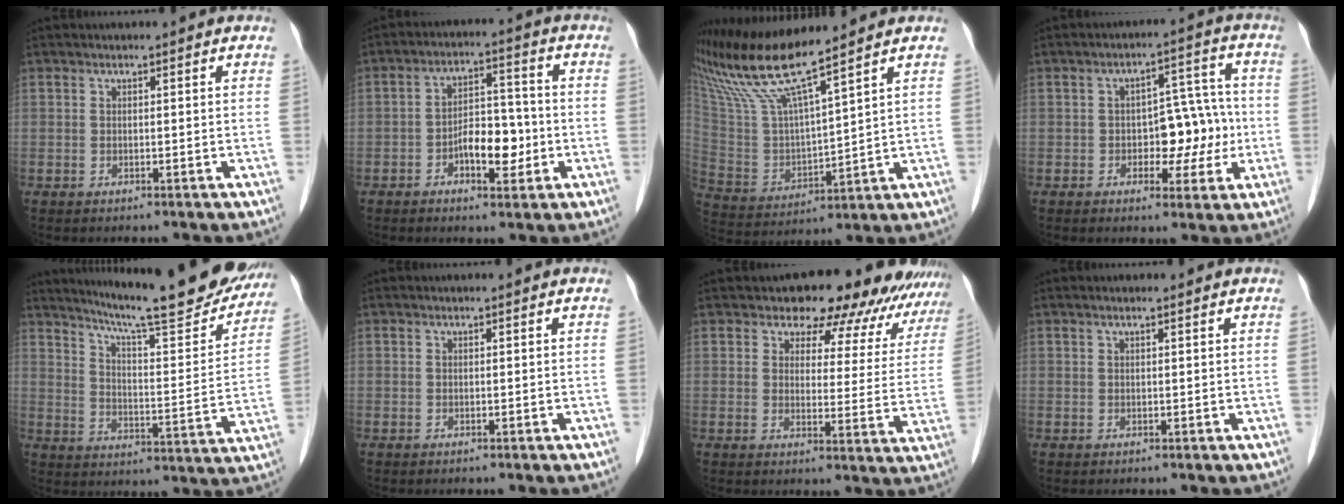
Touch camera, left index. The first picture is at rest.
{"total": 7.4, "force": [-2.3, 3.5, 6.0], "torque": [-0.103, 0.015, -0.036]}
{"total": 13.4, "force": [11.2, -0.6, 7.4], "torque": [-0.160, 0.001, 0.225]}
{"total": 8.1, "force": [-1.3, 4.3, 6.8], "torque": [-0.095, 0.028, -0.015]}
{"total": 21.9, "force": [19.2, 2.7, 10.2], "torque": [-0.151, -0.030, 0.254]}
{"total": 0.0}
{"total": 16.6, "force": [15.5, 4.9, 3.3], "torque": [0.000, -0.040, 0.141]}
{"total": 1.0, "force": [0.8, 0.1, 0.6], "torque": [-0.014, 0.011, 0.015]}